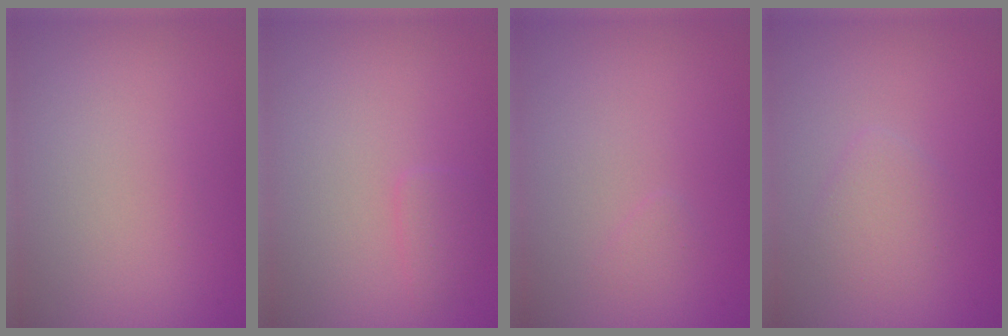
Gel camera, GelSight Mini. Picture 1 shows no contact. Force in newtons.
{"total": 1.0, "press": 1.0, "slide": 0.0}
{"total": 0.5, "press": 0.5, "slide": 0.0}
{"total": 1.8, "press": 1.8, "slide": 0.1}